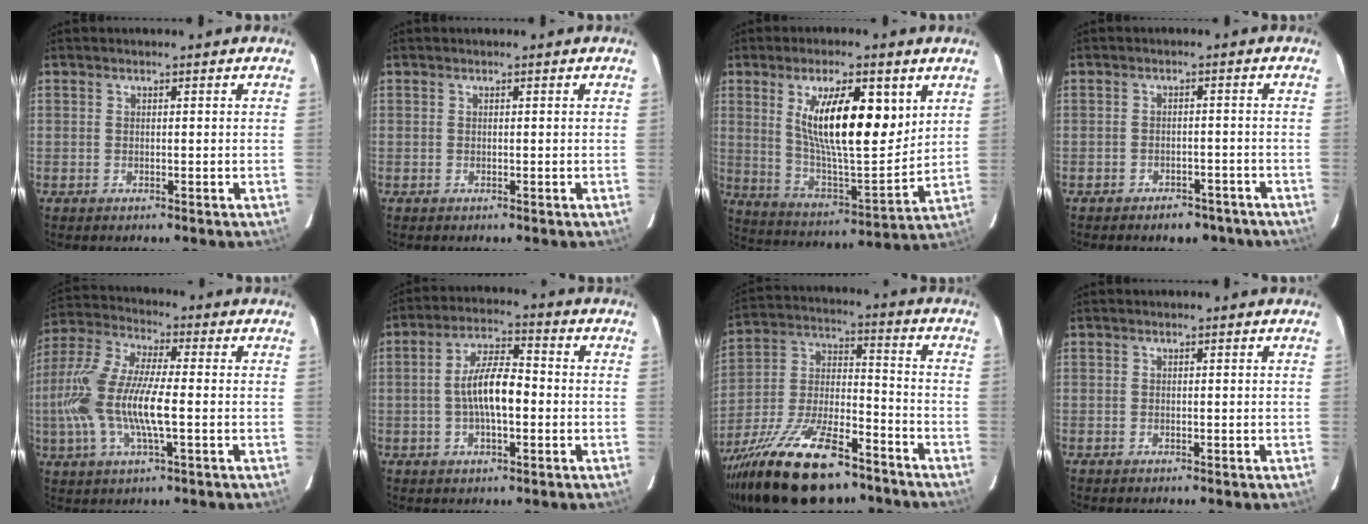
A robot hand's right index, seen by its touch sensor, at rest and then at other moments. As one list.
[{"total": 0.0}, {"total": 17.8, "force": [6.8, 5.3, 15.7], "torque": [-0.259, -0.004, 0.121]}, {"total": 7.5, "force": [-5.9, 3.9, 2.5], "torque": [-0.051, 0.010, -0.065]}, {"total": 15.6, "force": [-2.3, 4.1, 14.9], "torque": [-0.307, -0.002, -0.049]}, {"total": 8.7, "force": [-1.1, 3.1, 8.0], "torque": [-0.151, 0.012, -0.018]}, {"total": 24.8, "force": [-16.8, 9.7, 15.5], "torque": [-0.305, -0.022, -0.276]}, {"total": 0.0}]